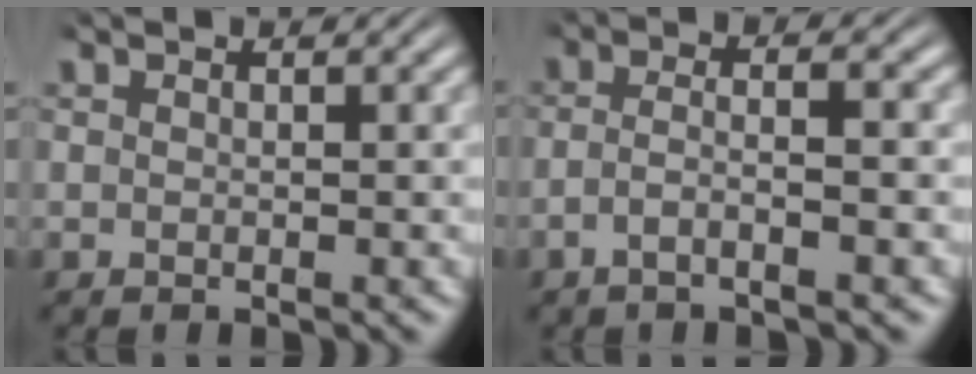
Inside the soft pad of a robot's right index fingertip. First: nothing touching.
{"total": 3.0, "force": [-1.5, 0.2, 2.6], "torque": [-0.054, -0.011, -0.022]}